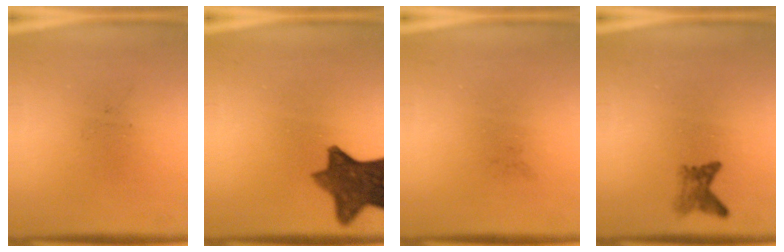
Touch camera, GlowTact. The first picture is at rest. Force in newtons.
{"total": 10.3}
{"total": 0.0}
{"total": 1.9}